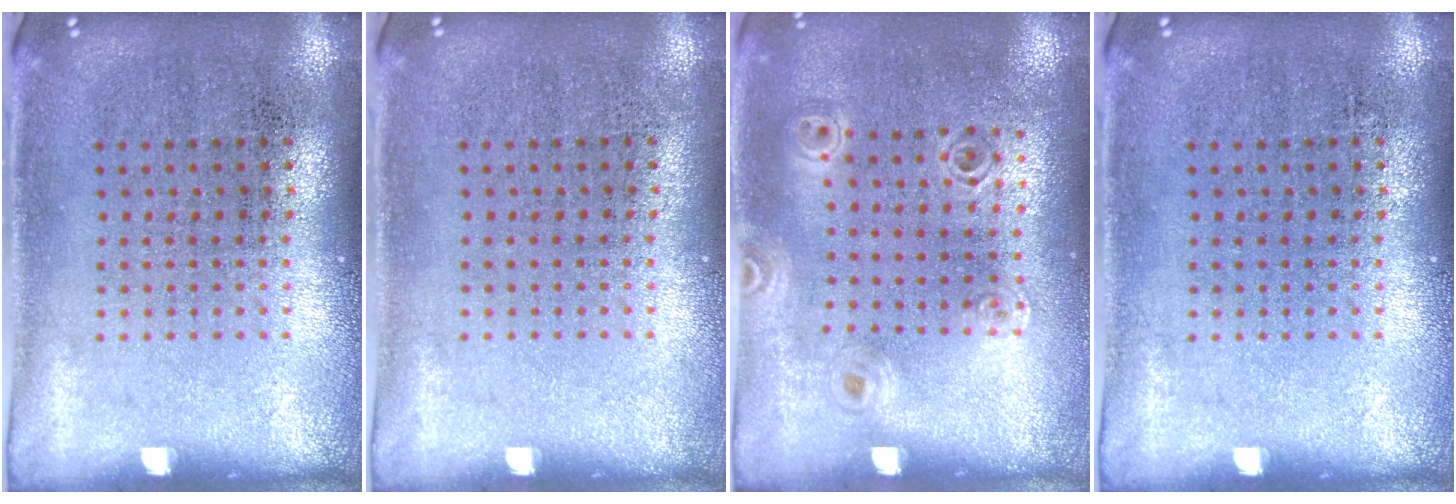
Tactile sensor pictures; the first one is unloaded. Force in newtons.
{"total": 0.0}
{"total": 1.0, "press": 1.0, "slide": 0.1}
{"total": 0.0}